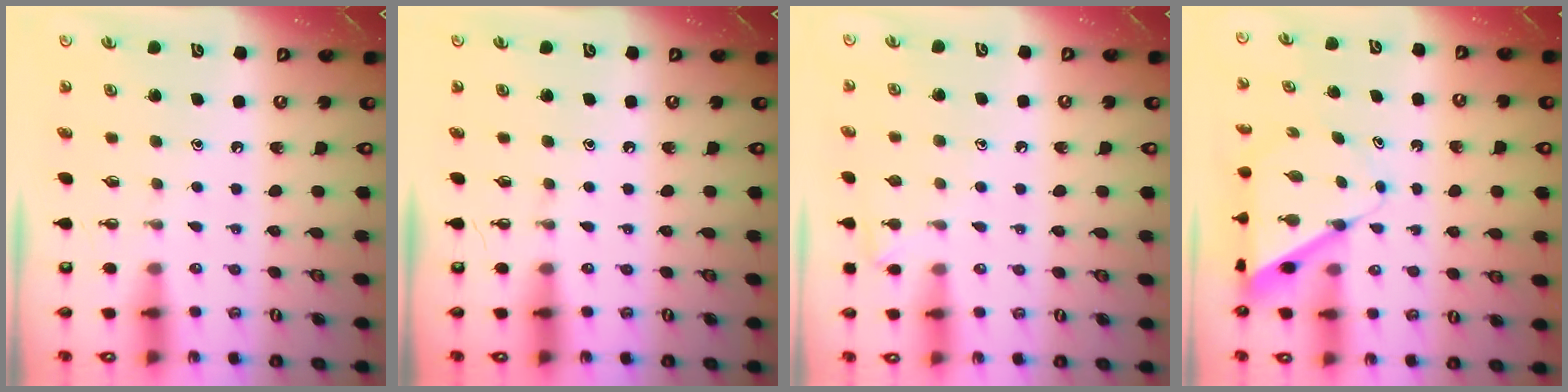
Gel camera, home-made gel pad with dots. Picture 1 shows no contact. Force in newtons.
{"total": 0.0}
{"total": 5.5, "press": 5.4, "slide": 0.6}
{"total": 7.2, "press": 7.2, "slide": 0.5}